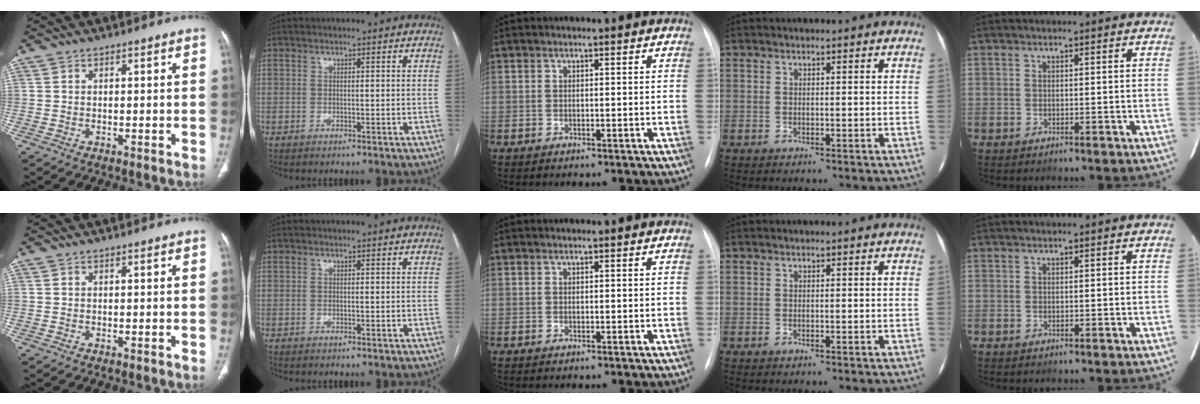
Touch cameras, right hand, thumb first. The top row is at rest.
{}